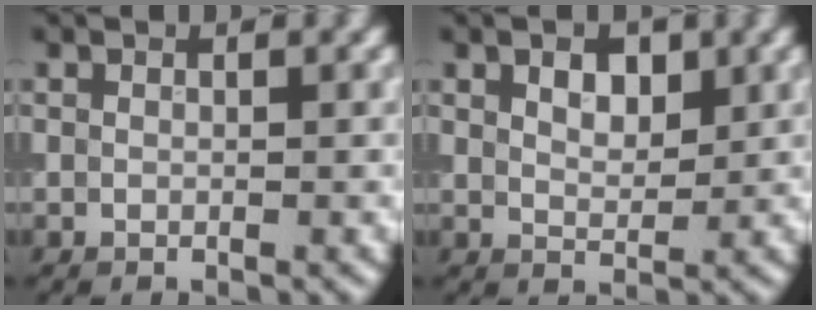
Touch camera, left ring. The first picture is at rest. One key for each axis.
{"total": 2.6, "fx": 1.3, "fy": 1.4, "fz": 1.7, "tx": -0.029, "ty": 0.003, "tz": 0.023}